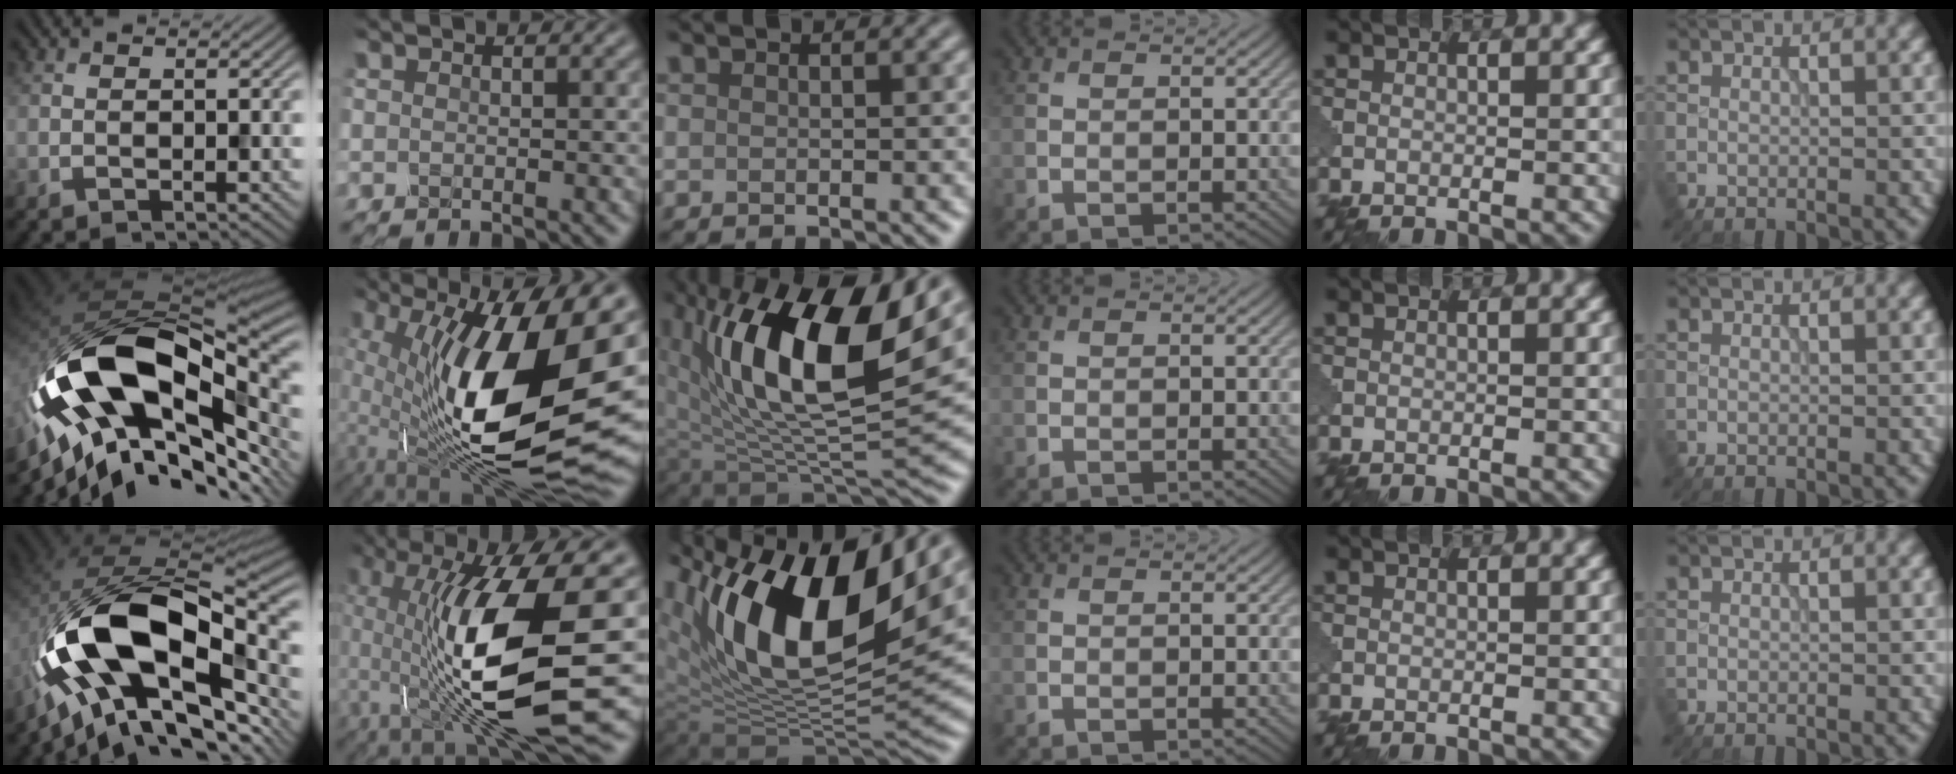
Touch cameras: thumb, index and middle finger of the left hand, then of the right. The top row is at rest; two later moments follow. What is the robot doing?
{"motion": "shake", "object": "medicine bottle"}